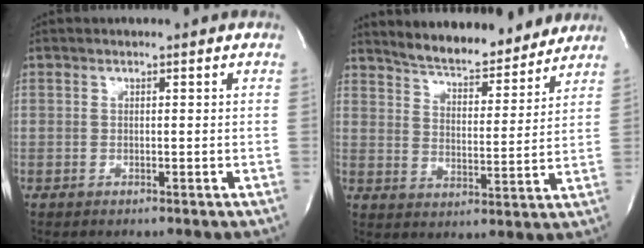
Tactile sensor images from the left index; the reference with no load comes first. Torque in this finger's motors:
{"motor_torque": [0.10, -0.07, 0.03, 0.02]}